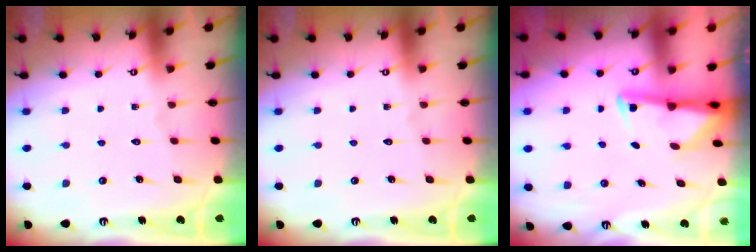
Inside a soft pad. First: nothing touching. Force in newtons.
{"total": 0.0}
{"total": 2.8, "press": 2.7, "slide": 0.7}